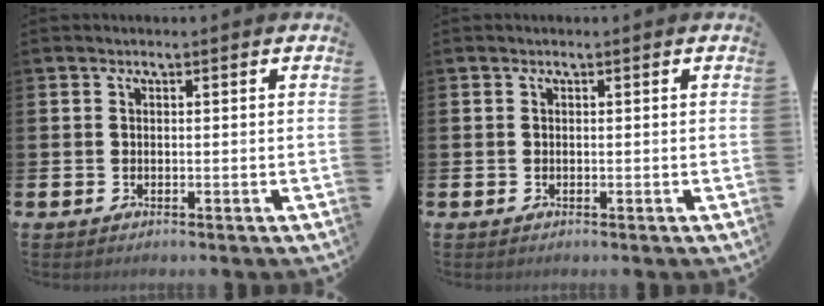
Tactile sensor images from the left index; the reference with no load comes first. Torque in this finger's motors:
{"motor_torque": [-0.17, 0.15, 0.05, 0.00]}